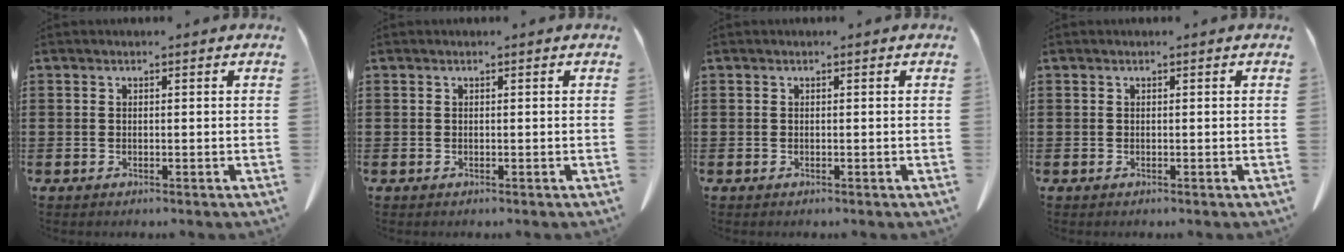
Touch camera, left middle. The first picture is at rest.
{"total": 0.0}
{"total": 0.0}
{"total": 0.0}